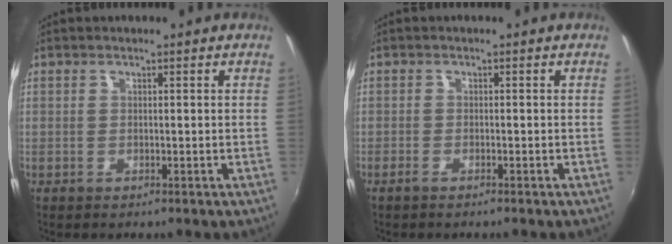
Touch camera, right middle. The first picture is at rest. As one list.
[{"total": 1.6, "force": [-1.4, 0.2, 0.9], "torque": [-0.023, -0.003, -0.028]}]